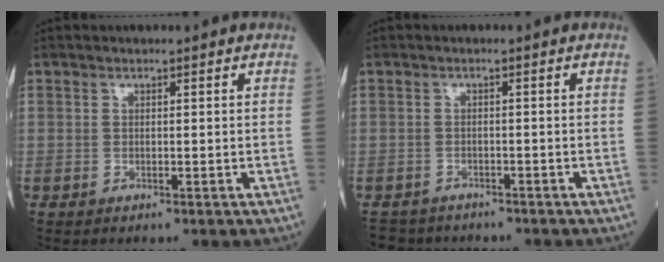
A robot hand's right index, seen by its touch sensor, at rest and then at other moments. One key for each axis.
{"total": 4.4, "fx": -4.0, "fy": 1.9, "fz": -0.3, "tx": 0.005, "ty": -0.003, "tz": -0.067}